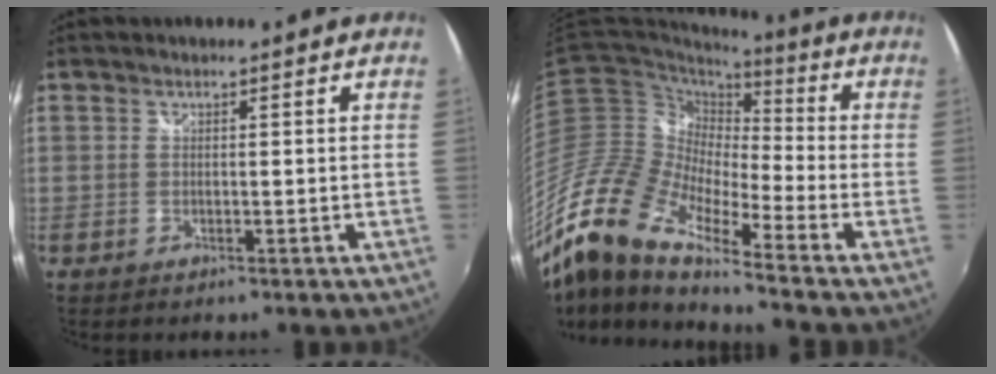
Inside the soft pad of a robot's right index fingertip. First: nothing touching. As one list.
[{"total": 16.9, "force": [-11.6, 4.0, 11.7], "torque": [-0.191, -0.021, -0.246]}]